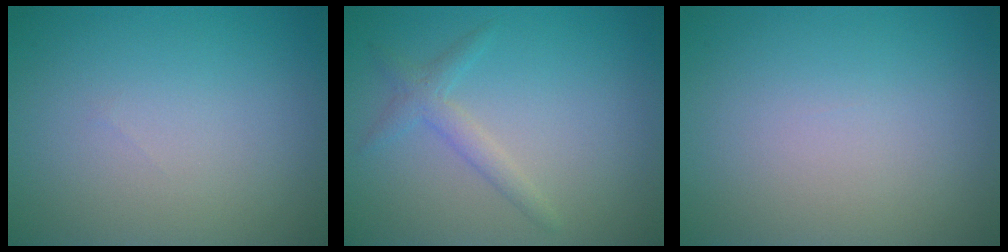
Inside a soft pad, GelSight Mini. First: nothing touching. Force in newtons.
{"total": 1.8, "press": 1.8, "slide": 0.0}
{"total": 0.0}